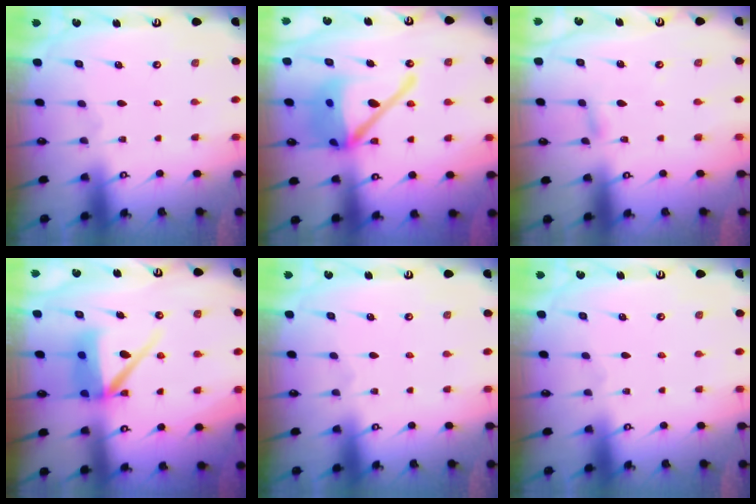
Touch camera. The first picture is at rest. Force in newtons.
{"total": 18.9, "press": 18.8, "slide": 2.3}
{"total": 3.0, "press": 2.9, "slide": 0.4}
{"total": 10.0, "press": 9.9, "slide": 1.3}
{"total": 0.0}
{"total": 0.0}